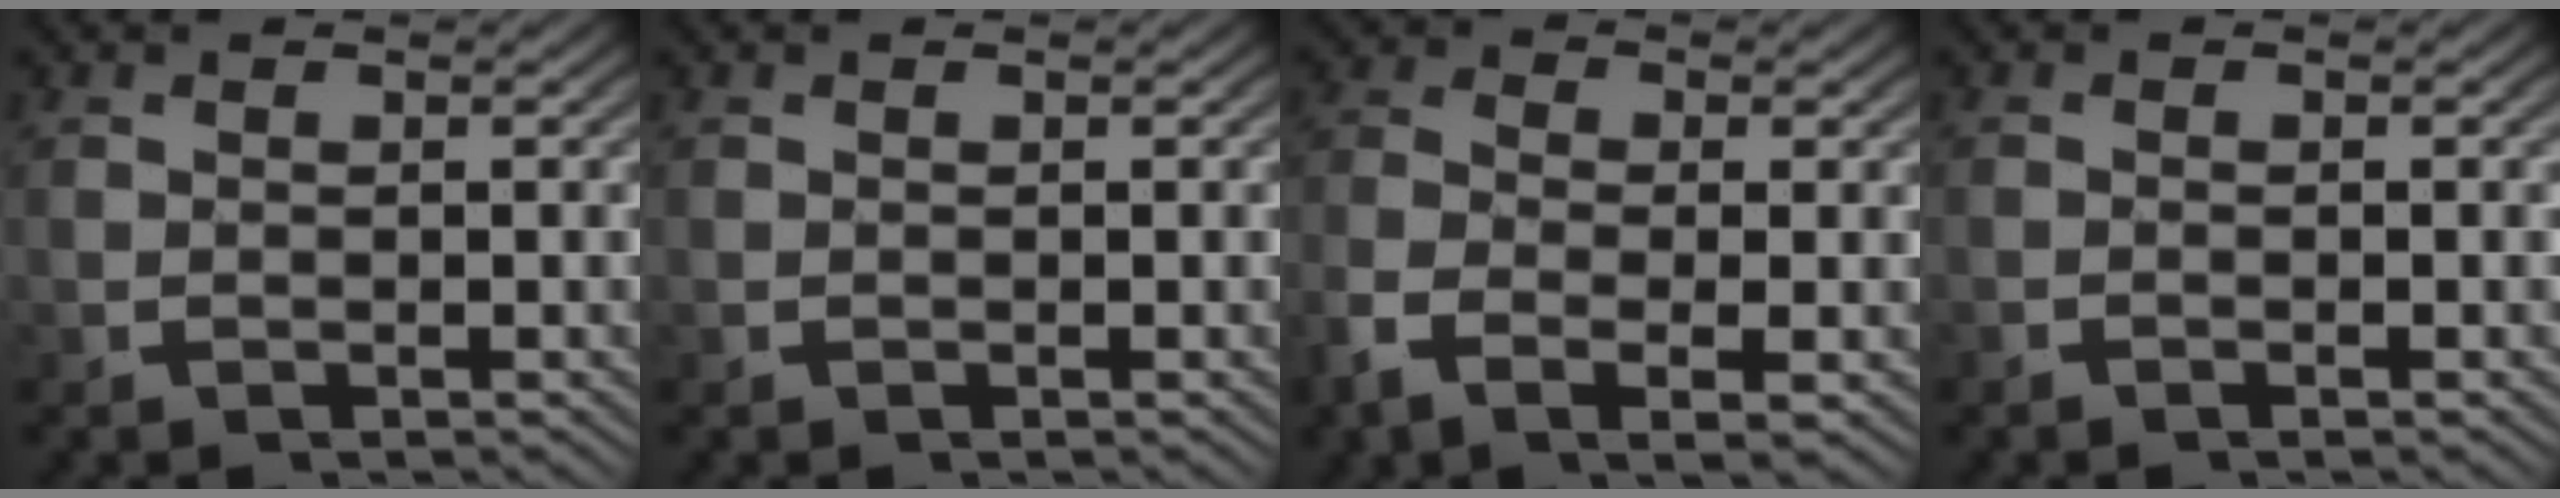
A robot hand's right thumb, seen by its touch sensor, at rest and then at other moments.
{"total": 0.0}
{"total": 4.8, "force": [-1.4, 2.2, 4.0], "torque": [-0.099, -0.013, -0.022]}
{"total": 0.6, "force": [-0.4, -0.1, 0.4], "torque": [-0.006, 0.004, -0.011]}